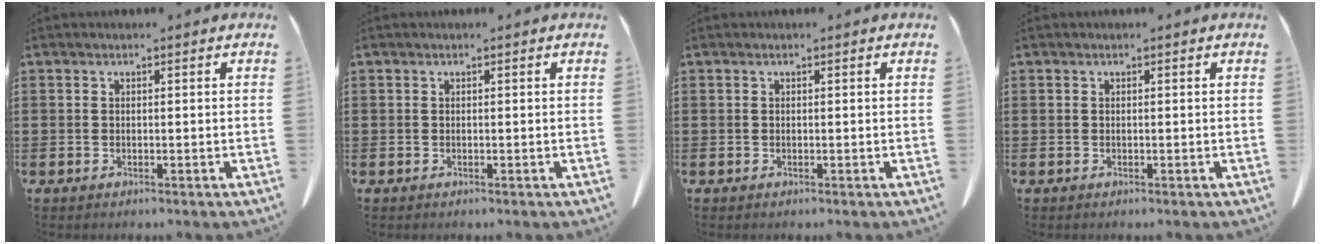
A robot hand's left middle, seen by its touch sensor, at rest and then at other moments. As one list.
[{"total": 0.0}, {"total": 0.0}, {"total": 0.0}]